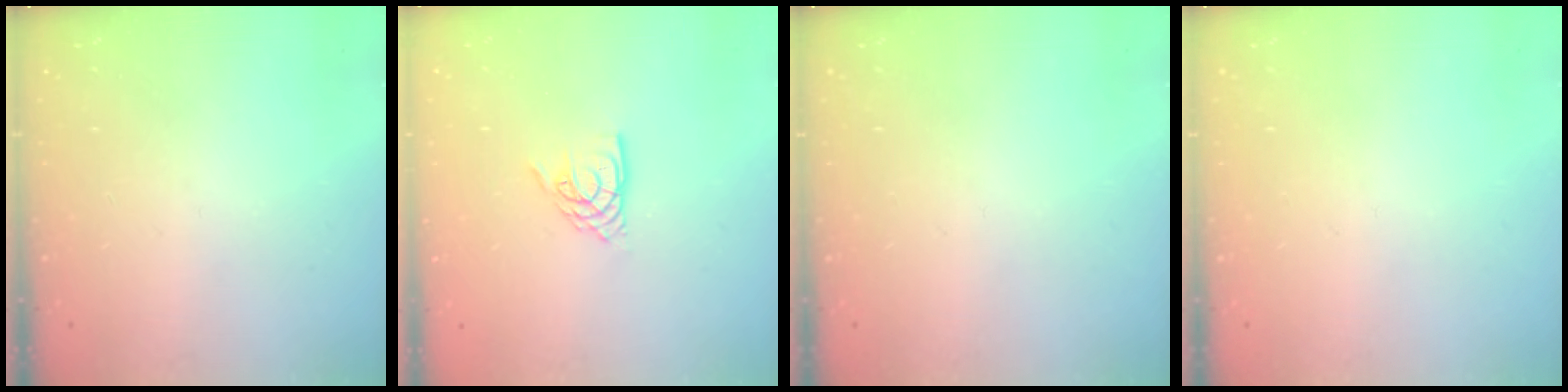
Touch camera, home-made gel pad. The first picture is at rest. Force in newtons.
{"total": 7.9, "press": 7.9, "slide": 0.6}
{"total": 0.0}
{"total": 0.0}